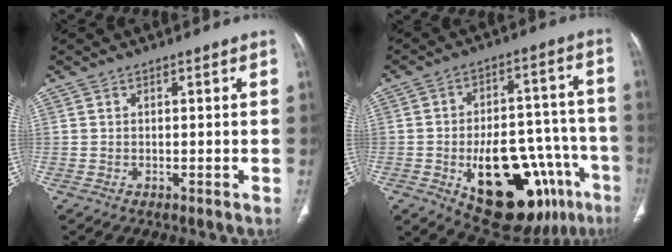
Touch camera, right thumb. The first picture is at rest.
{"total": 25.4, "force": [-10.7, 12.7, 19.2], "torque": [-0.203, 0.050, -0.131]}